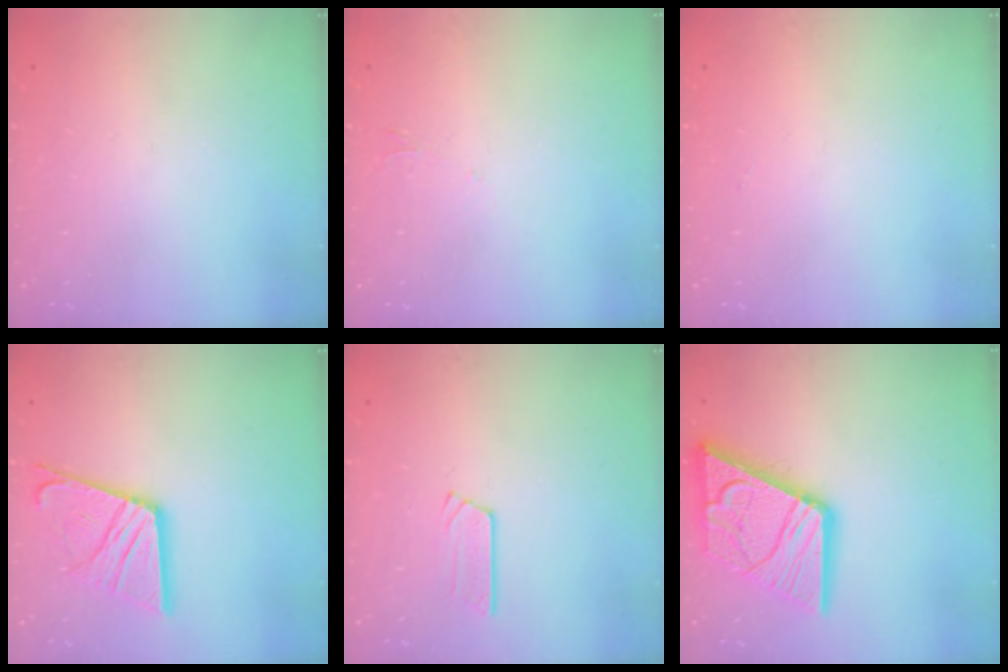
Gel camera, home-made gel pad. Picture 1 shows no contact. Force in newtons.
{"total": 2.2, "press": 2.2, "slide": 0.4}
{"total": 0.0}
{"total": 17.7, "press": 17.6, "slide": 1.9}
{"total": 4.3, "press": 4.2, "slide": 0.4}
{"total": 22.7, "press": 22.6, "slide": 2.7}